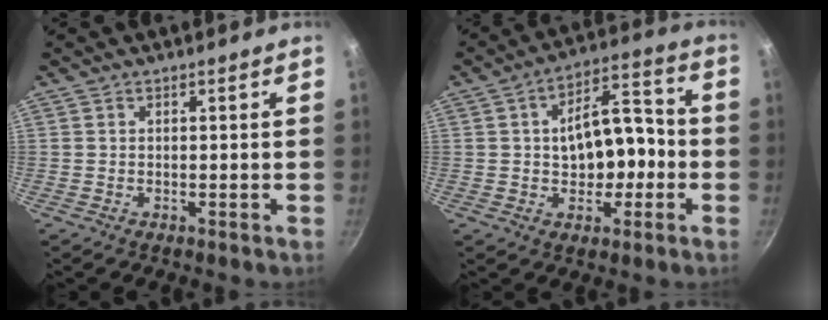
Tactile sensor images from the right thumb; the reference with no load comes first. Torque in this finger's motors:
{"motor_torque": [-0.93, 0.87, 0.28, 0.55, 0.07]}